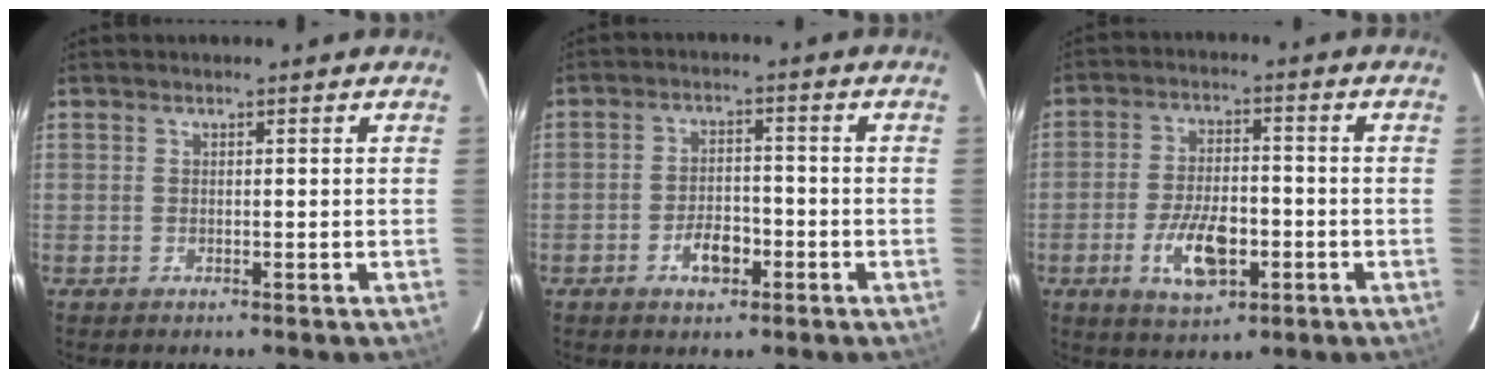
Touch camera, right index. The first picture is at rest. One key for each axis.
{"total": 4.8, "fx": -2.3, "fy": 2.4, "fz": 3.5, "tx": -0.064, "ty": 0.003, "tz": -0.037}
{"total": 9.0, "fx": -3.2, "fy": 3.8, "fz": 7.5, "tx": -0.145, "ty": -0.001, "tz": -0.051}